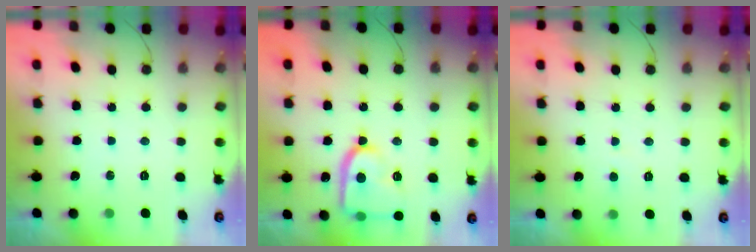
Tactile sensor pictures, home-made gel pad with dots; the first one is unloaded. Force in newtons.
{"total": 16.4, "press": 16.3, "slide": 1.4}
{"total": 1.7, "press": 1.7, "slide": 0.1}